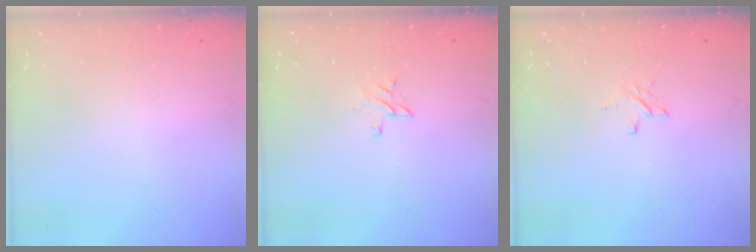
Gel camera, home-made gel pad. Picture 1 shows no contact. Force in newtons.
{"total": 2.3, "press": 2.3, "slide": 0.2}
{"total": 2.6, "press": 2.6, "slide": 0.3}